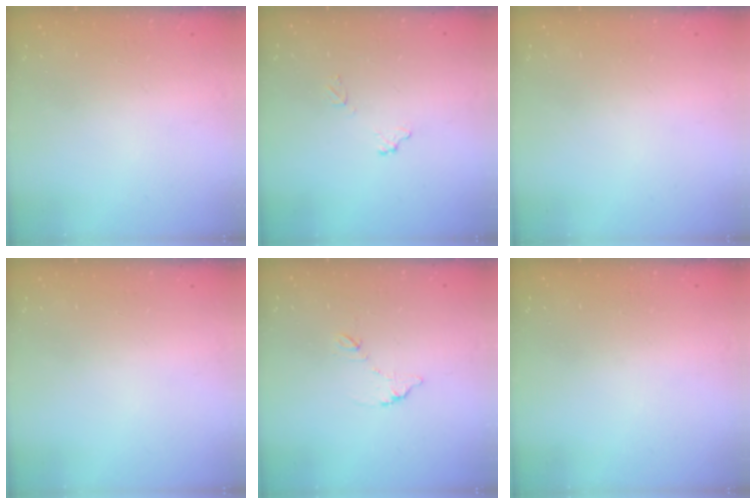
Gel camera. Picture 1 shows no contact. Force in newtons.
{"total": 6.4, "press": 6.4, "slide": 0.3}
{"total": 0.0}
{"total": 0.0}
{"total": 7.3, "press": 7.3, "slide": 0.4}
{"total": 3.8, "press": 3.8, "slide": 0.1}